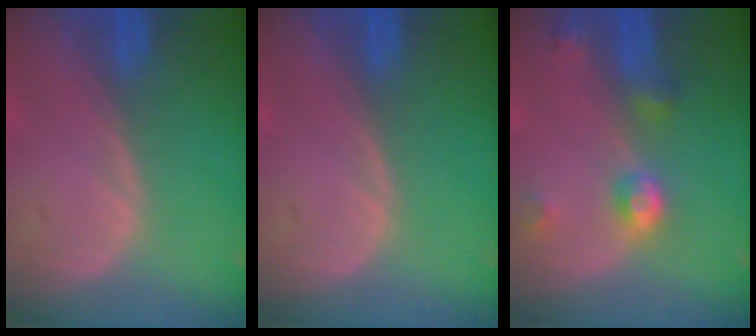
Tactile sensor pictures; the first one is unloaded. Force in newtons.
{"total": 0.0}
{"total": 4.6, "press": 4.2, "slide": 2.0}